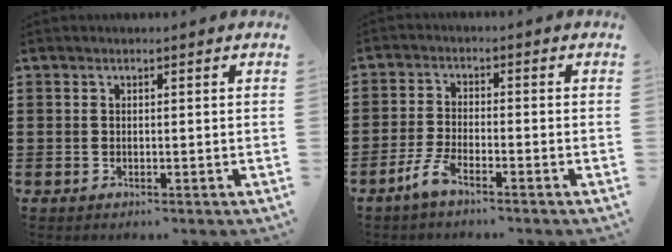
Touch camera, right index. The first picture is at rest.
{"total": 3.7, "force": [-2.7, 0.7, 2.4], "torque": [-0.069, -0.003, -0.059]}